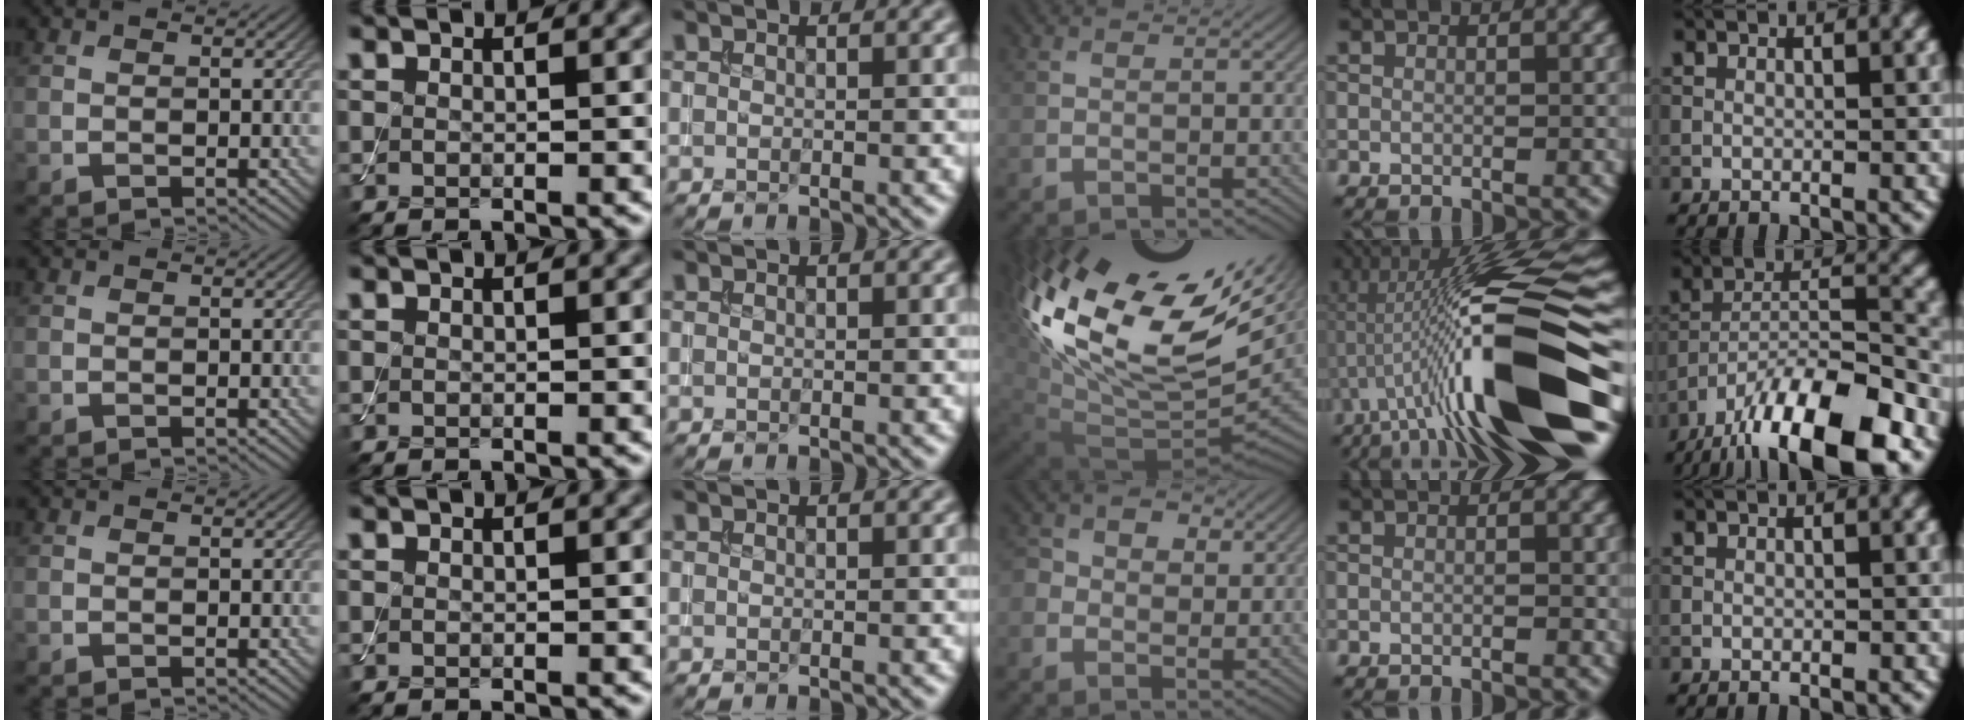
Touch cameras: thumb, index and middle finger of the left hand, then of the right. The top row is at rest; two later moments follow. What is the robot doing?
{"motion": "assemble", "object": "toy tower of hanoi"}